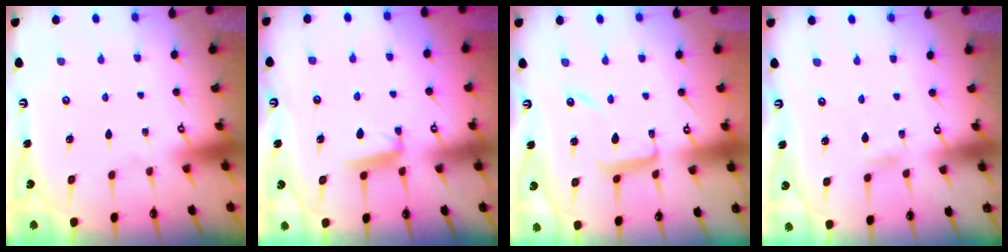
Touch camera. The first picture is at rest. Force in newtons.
{"total": 5.5, "press": 5.4, "slide": 0.7}
{"total": 11.1, "press": 11.0, "slide": 0.9}
{"total": 1.3, "press": 1.3, "slide": 0.1}